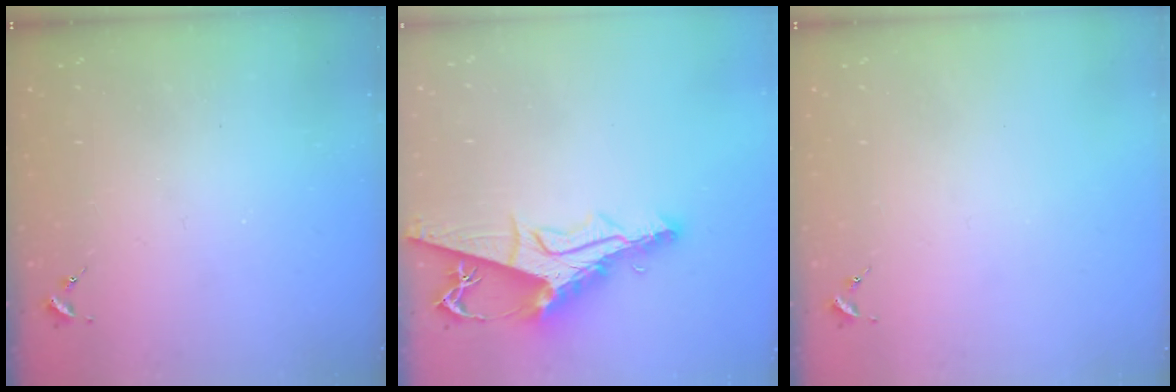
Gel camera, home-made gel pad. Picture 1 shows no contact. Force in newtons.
{"total": 12.0, "press": 12.0, "slide": 1.2}
{"total": 0.0}